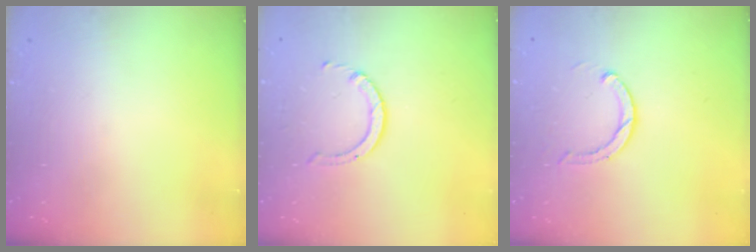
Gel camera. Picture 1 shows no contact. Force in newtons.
{"total": 2.3, "press": 2.3, "slide": 0.3}
{"total": 2.9, "press": 2.9, "slide": 0.4}